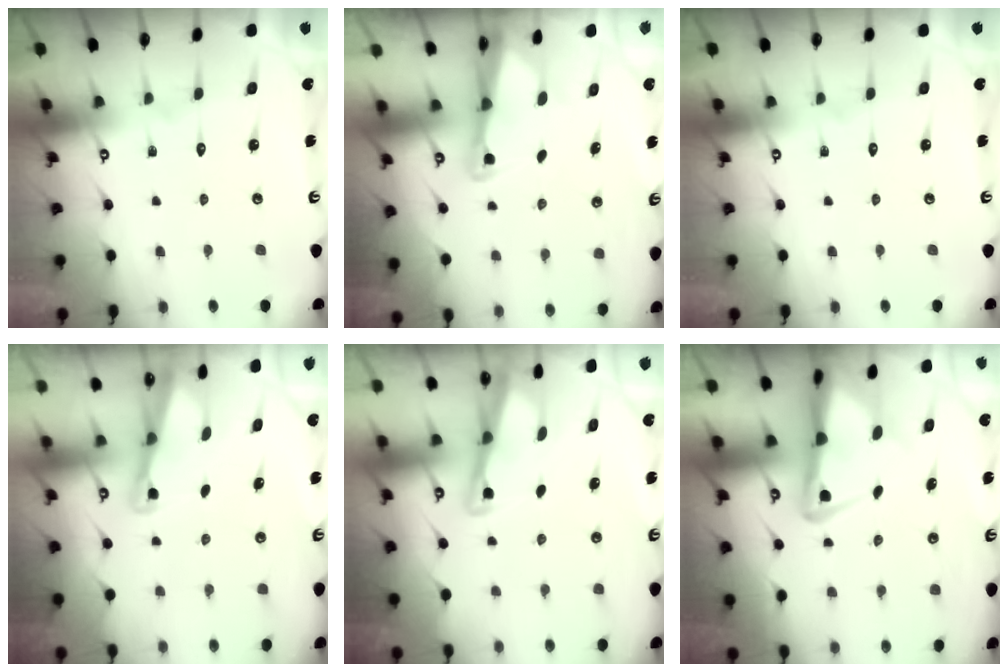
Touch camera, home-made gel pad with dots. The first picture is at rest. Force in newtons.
{"total": 2.7, "press": 2.7, "slide": 0.2}
{"total": 0.0}
{"total": 1.9, "press": 1.9, "slide": 0.4}
{"total": 2.9, "press": 2.9, "slide": 0.3}
{"total": 4.7, "press": 4.7, "slide": 0.7}